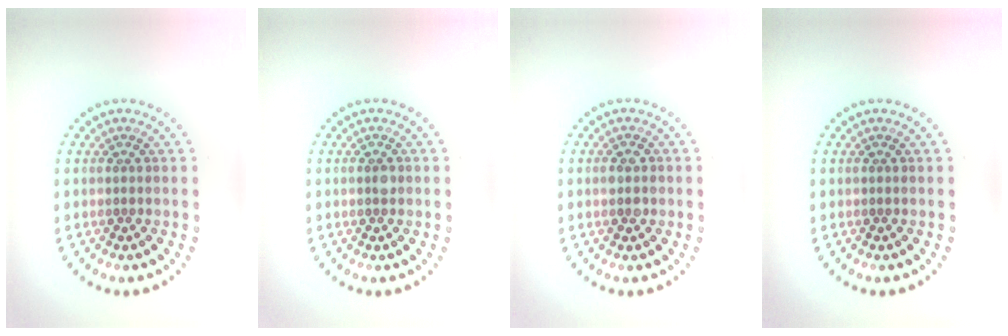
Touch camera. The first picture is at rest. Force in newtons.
{"total": 0.9, "press": 0.9, "slide": 0.1}
{"total": 1.4, "press": 1.4, "slide": 0.2}
{"total": 0.0}